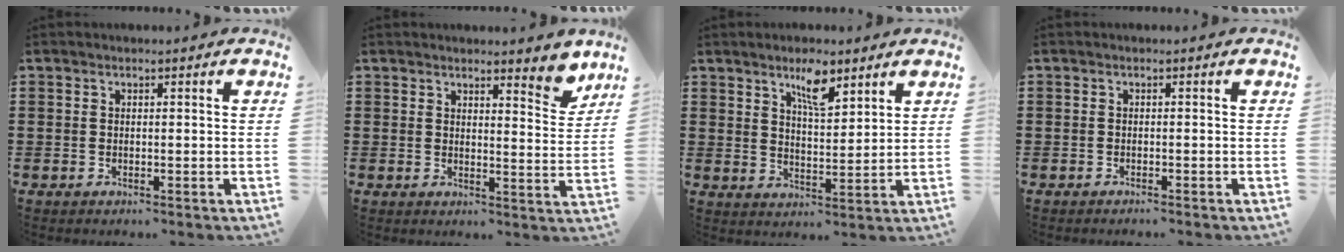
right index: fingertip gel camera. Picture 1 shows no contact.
{"total": 4.5, "force": [4.0, 0.8, 1.8], "torque": [-0.022, -0.016, 0.067]}
{"total": 5.9, "force": [4.2, 1.6, 3.8], "torque": [-0.062, -0.010, 0.067]}
{"total": 0.6, "force": [-0.5, 0.0, 0.1], "torque": [-0.004, -0.002, -0.011]}